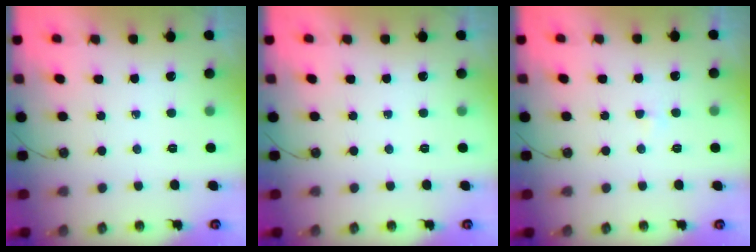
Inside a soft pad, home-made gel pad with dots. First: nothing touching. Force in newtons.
{"total": 0.0}
{"total": 2.1, "press": 2.1, "slide": 0.4}